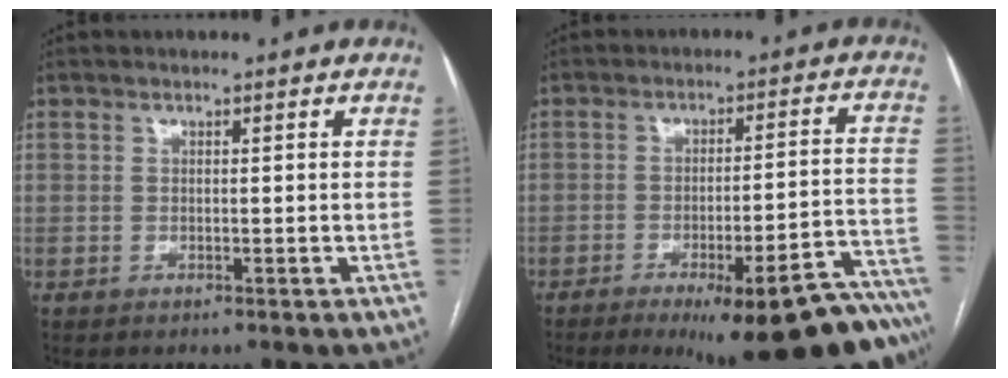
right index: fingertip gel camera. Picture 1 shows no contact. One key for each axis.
{"total": 22.7, "fx": -18.4, "fy": 1.2, "fz": 13.2, "tx": -0.084, "ty": 0.001, "tz": -0.241}